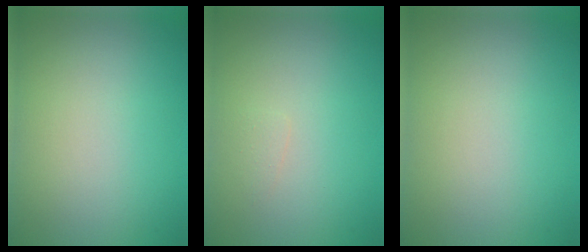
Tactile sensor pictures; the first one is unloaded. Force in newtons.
{"total": 0.6, "press": 0.6, "slide": 0.0}
{"total": 0.0}